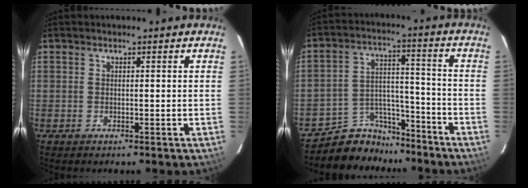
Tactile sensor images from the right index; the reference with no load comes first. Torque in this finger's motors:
{"motor_torque": [0.55, -0.78, -0.12, -0.09]}